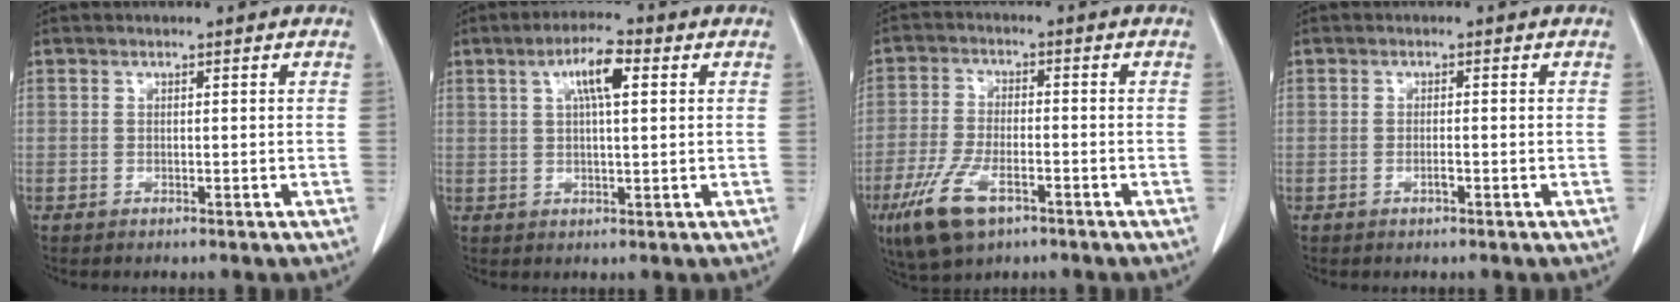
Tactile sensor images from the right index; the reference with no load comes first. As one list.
[{"total": 6.6, "force": [2.3, 1.6, 6.0], "torque": [-0.110, 0.012, 0.041]}, {"total": 10.3, "force": [-5.4, 4.2, 7.6], "torque": [-0.167, -0.012, -0.094]}, {"total": 1.5, "force": [-0.6, 0.5, 1.3], "torque": [-0.027, 0.001, -0.010]}]